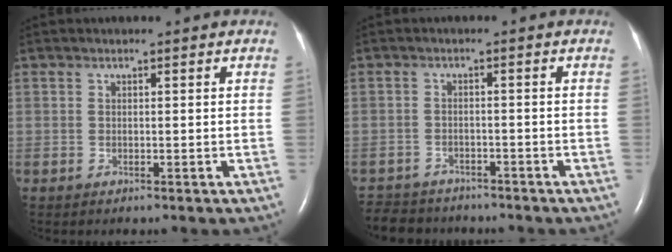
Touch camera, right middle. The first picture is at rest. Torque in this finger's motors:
{"motor_torque": [0.21, -0.36, -0.02, 0.02]}